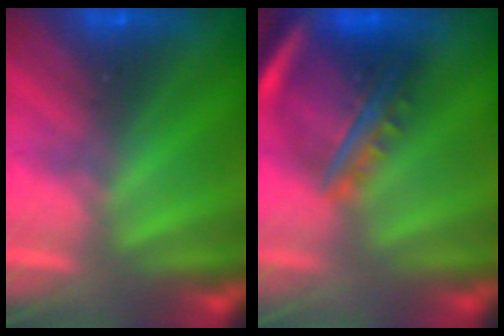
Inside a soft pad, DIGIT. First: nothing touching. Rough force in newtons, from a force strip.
{"total": 9.4}